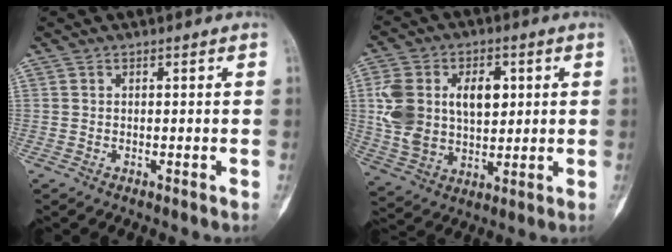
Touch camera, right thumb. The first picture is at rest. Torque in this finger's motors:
{"motor_torque": [1.87, 1.96, 0.52, 0.60, 0.19]}